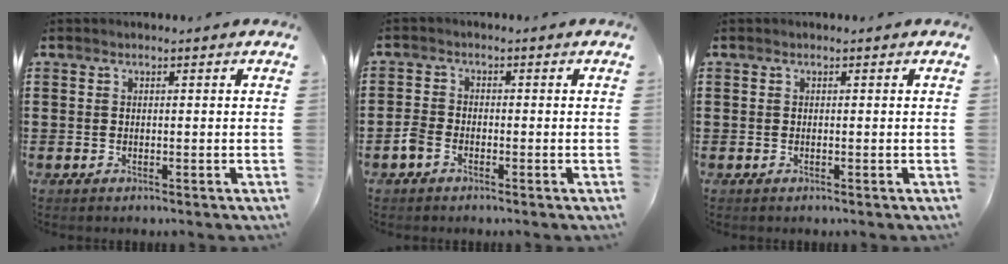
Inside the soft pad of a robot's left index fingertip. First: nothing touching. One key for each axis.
{"total": 2.4, "fx": -1.6, "fy": 1.2, "fz": 1.2, "tx": -0.038, "ty": 0.001, "tz": -0.036}
{"total": 0.0}